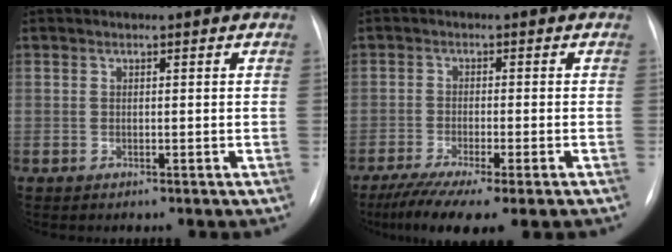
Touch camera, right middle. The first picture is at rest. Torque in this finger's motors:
{"motor_torque": [1.09, -1.05, 0.21, 0.08]}